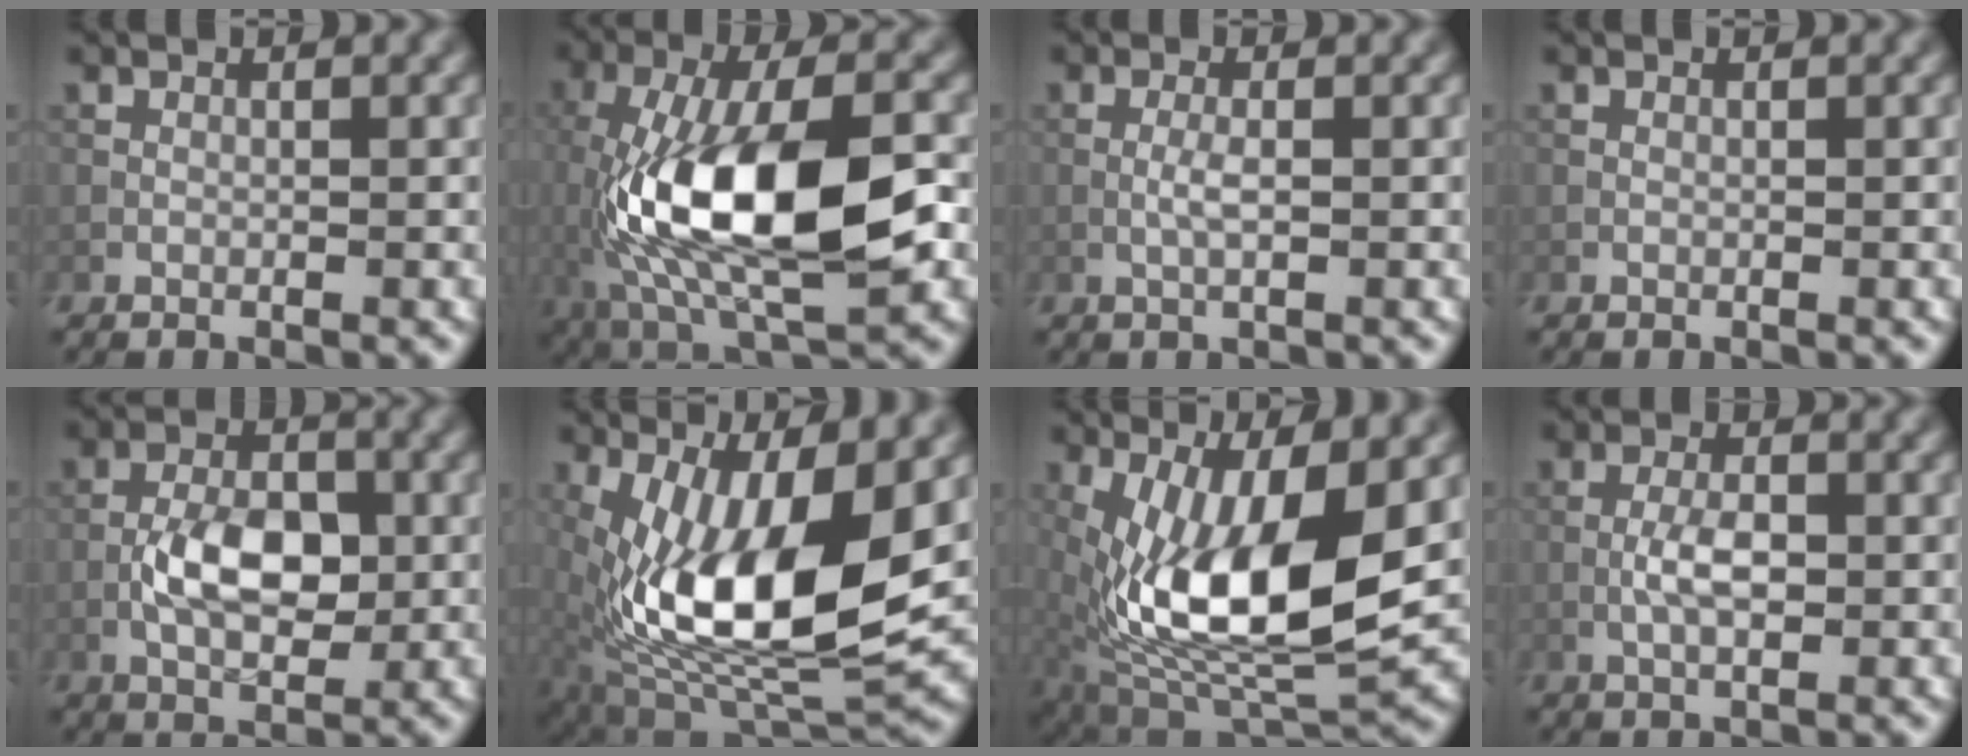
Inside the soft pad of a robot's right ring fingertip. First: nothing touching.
{"total": 13.1, "force": [-2.2, 5.5, 11.7], "torque": [-0.212, -0.002, -0.043]}
{"total": 1.5, "force": [-0.3, 0.2, 1.4], "torque": [-0.029, 0.001, -0.008]}
{"total": 0.0}
{"total": 5.5, "force": [-1.0, 3.0, 4.5], "torque": [-0.085, 0.001, -0.021]}
{"total": 15.4, "force": [-1.2, 5.9, 14.1], "torque": [-0.258, -0.001, -0.023]}
{"total": 13.8, "force": [-0.9, 5.4, 12.7], "torque": [-0.231, -0.014, -0.018]}
{"total": 2.9, "force": [-0.6, 1.1, 2.6], "torque": [-0.051, 0.002, -0.015]}